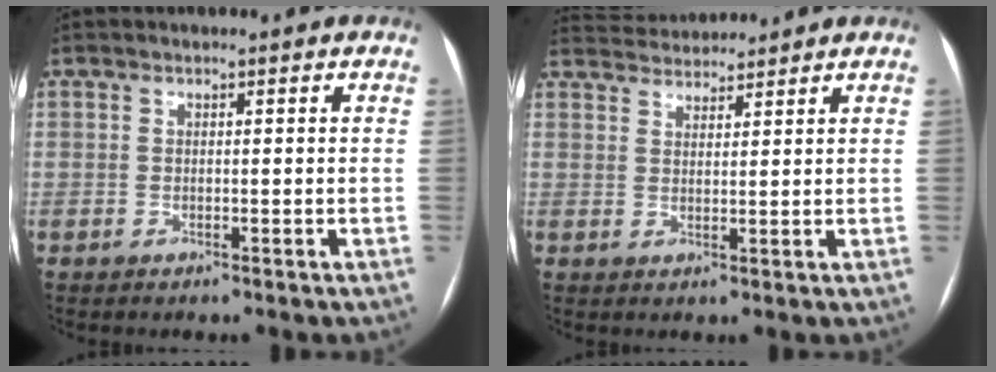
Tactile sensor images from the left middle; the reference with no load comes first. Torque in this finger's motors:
{"motor_torque": [0.08, -0.49, -0.26, -0.06]}